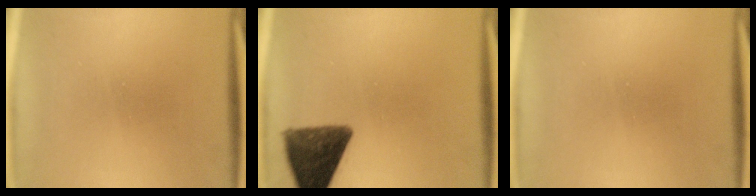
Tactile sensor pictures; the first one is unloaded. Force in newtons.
{"total": 11.4}
{"total": 0.0}